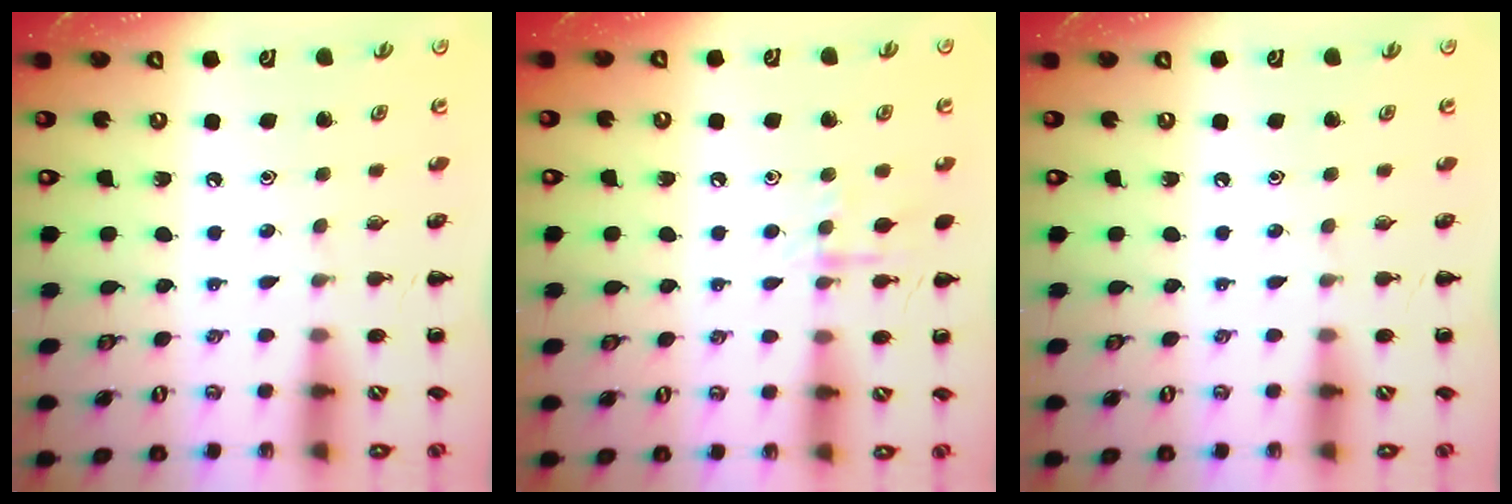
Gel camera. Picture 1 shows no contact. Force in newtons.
{"total": 7.9, "press": 7.8, "slide": 0.8}
{"total": 0.0}